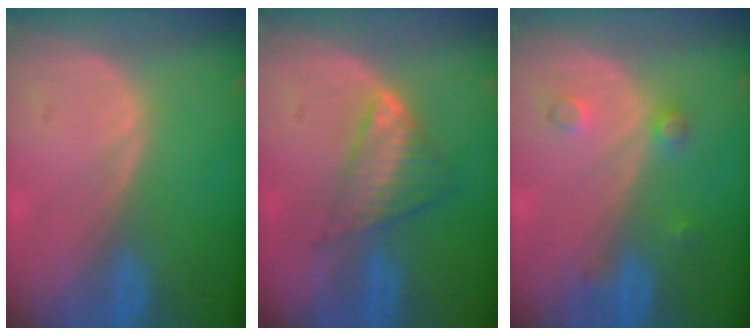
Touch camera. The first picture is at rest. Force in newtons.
{"total": 6.1, "press": 5.4, "slide": 2.7}
{"total": 2.3, "press": 2.3, "slide": 0.2}